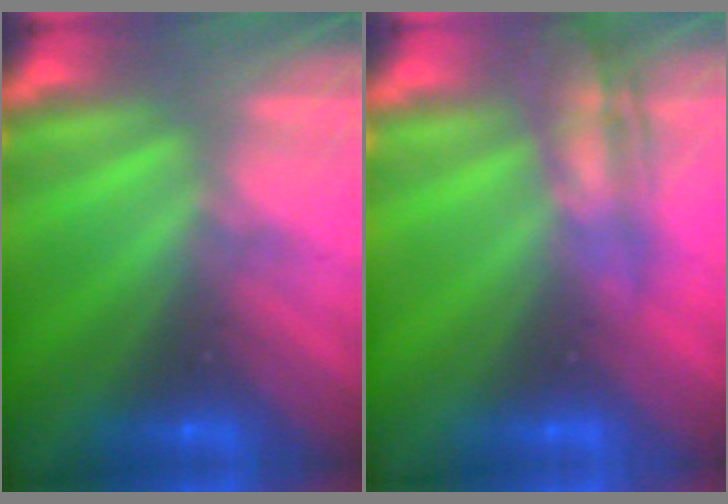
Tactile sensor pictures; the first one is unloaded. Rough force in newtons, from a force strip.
{"total": 2.6}